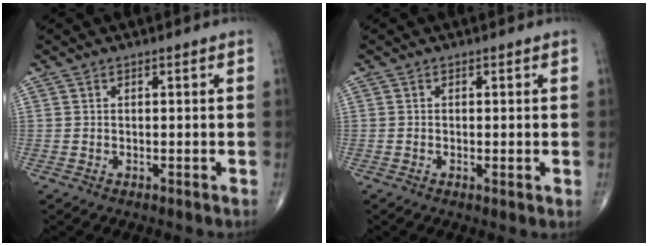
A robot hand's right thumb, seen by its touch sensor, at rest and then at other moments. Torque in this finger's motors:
{"motor_torque": [-0.18, 0.00, -0.19, -0.09, -0.01]}